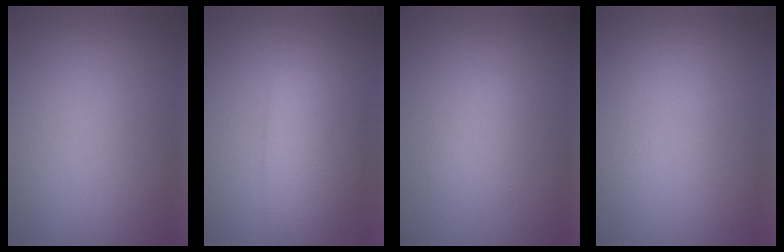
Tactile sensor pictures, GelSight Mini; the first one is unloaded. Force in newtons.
{"total": 4.4, "press": 4.4, "slide": 0.0}
{"total": 1.6, "press": 1.6, "slide": 0.1}
{"total": 0.0}